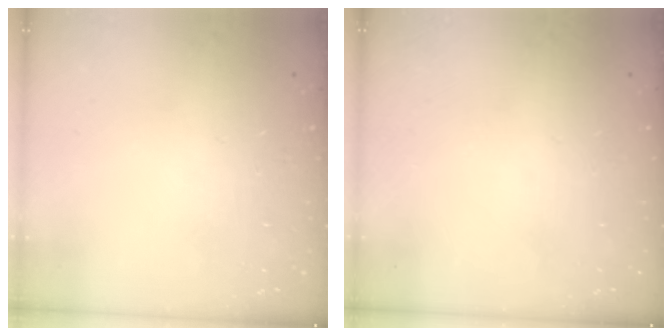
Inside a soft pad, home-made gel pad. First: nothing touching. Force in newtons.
{"total": 0.0}